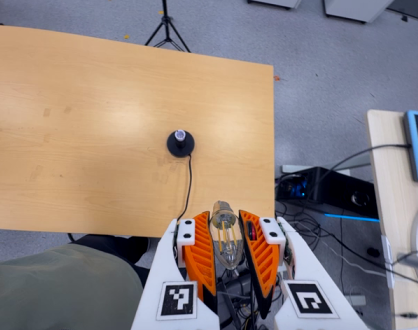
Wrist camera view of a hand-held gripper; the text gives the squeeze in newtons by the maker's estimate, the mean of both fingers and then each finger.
{"total": 19.8, "left": 21.8, "right": 17.8}